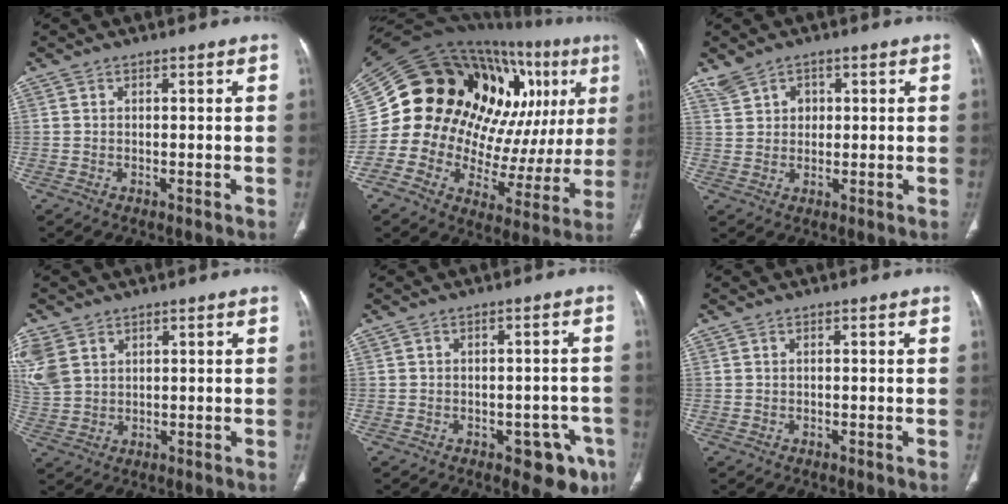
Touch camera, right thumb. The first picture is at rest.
{"total": 30.7, "force": [8.9, 16.2, 24.5], "torque": [-0.337, 0.040, 0.145]}
{"total": 4.2, "force": [2.0, 3.3, 1.8], "torque": [-0.022, -0.001, 0.042]}
{"total": 8.3, "force": [3.6, 6.1, 4.4], "torque": [-0.108, 0.000, 0.086]}
{"total": 7.6, "force": [-3.9, 4.1, 5.1], "torque": [-0.029, 0.018, -0.045]}
{"total": 0.0}